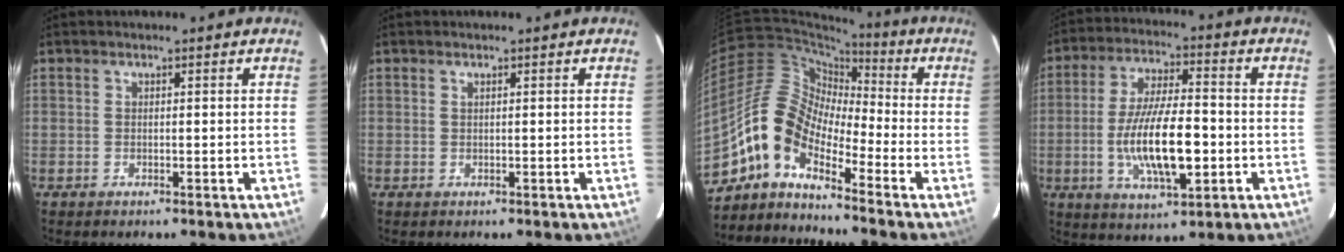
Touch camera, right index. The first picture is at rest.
{"total": 0.0}
{"total": 10.4, "force": [-6.5, 4.6, 6.6], "torque": [-0.115, 0.021, -0.146]}
{"total": 14.3, "force": [-3.0, 4.7, 13.2], "torque": [-0.254, -0.011, -0.047]}